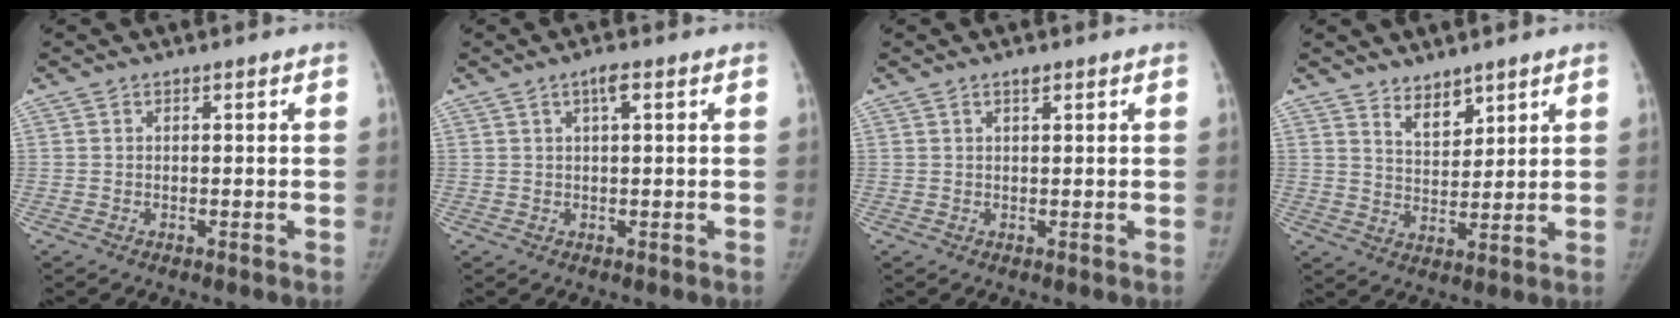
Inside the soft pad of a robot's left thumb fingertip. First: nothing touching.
{"total": 2.3, "force": [1.0, 0.5, 2.1], "torque": [-0.039, 0.004, 0.016]}
{"total": 1.3, "force": [0.8, 0.4, 0.8], "torque": [-0.011, -0.003, 0.014]}
{"total": 5.2, "force": [4.0, 2.5, 2.1], "torque": [-0.015, -0.036, 0.078]}